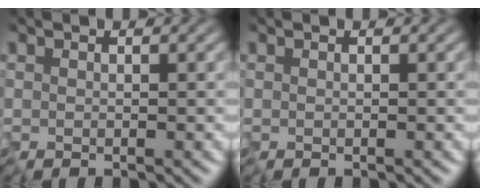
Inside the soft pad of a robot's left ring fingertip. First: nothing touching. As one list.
[{"total": 0.0}]